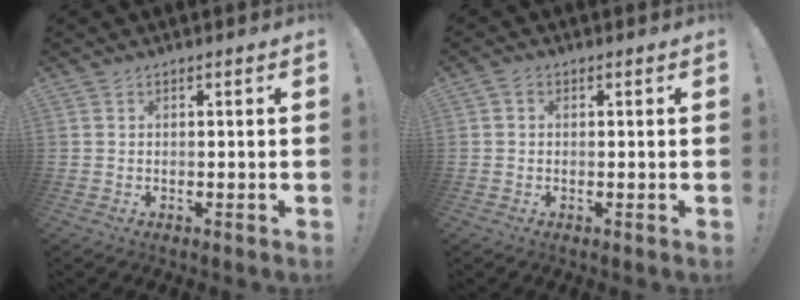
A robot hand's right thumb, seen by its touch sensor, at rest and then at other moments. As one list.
[{"total": 1.2, "force": [-0.1, 1.0, 0.6], "torque": [-0.015, 0.005, -0.002]}]